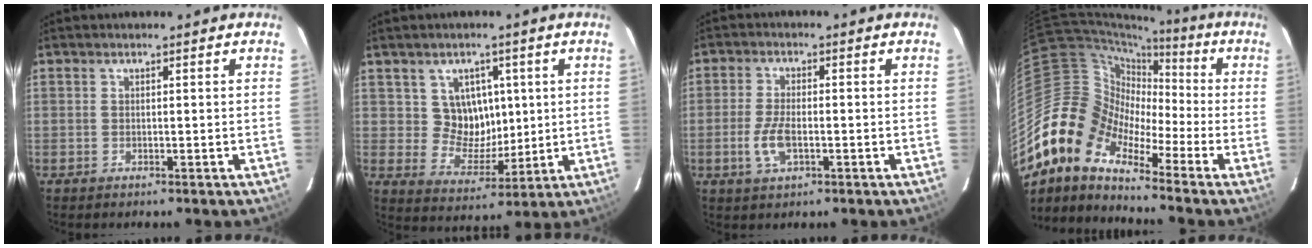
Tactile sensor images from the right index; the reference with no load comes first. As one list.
[{"total": 8.1, "force": [2.3, 7.3, 2.6], "torque": [-0.045, 0.006, 0.050]}, {"total": 5.6, "force": [-1.7, 2.4, 4.8], "torque": [-0.106, -0.003, -0.033]}, {"total": 12.4, "force": [-8.2, 7.3, 5.7], "torque": [-0.099, 0.018, -0.186]}]